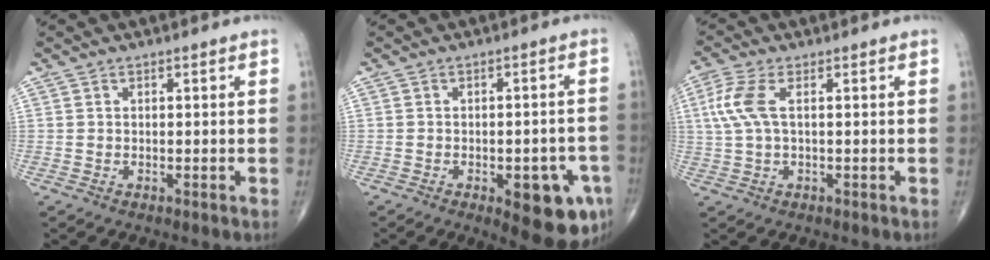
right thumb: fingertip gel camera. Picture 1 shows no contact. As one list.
[{"total": 11.7, "force": [-4.8, 4.4, 9.7], "torque": [-0.094, 0.014, -0.051]}, {"total": 6.3, "force": [1.3, 2.5, 5.6], "torque": [-0.161, 0.015, 0.026]}]